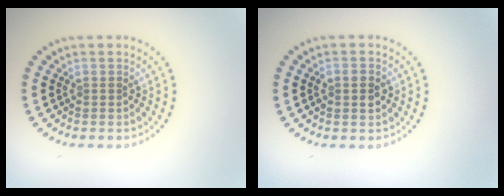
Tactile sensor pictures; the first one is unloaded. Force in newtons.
{"total": 1.3, "press": 1.3, "slide": 0.2}